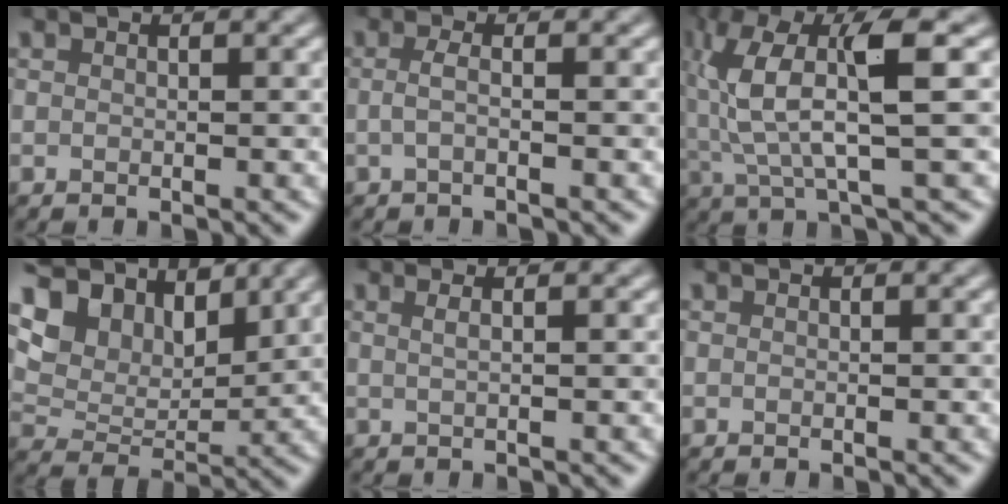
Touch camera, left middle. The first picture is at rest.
{"total": 1.4, "force": [-0.2, 0.4, 1.3], "torque": [-0.026, -0.001, -0.008]}
{"total": 7.4, "force": [1.4, 1.4, 7.2], "torque": [-0.151, 0.005, 0.030]}
{"total": 10.0, "force": [6.7, 5.4, 5.2], "torque": [-0.117, 0.010, 0.095]}
{"total": 2.0, "force": [0.9, 0.9, 1.5], "torque": [-0.008, -0.002, -0.007]}
{"total": 0.0}